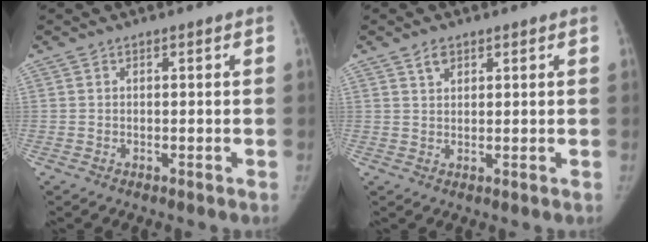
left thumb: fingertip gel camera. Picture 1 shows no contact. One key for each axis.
{"total": 2.3, "fx": 1.5, "fy": 1.3, "fz": 1.0, "tx": -0.011, "ty": -0.007, "tz": 0.029}